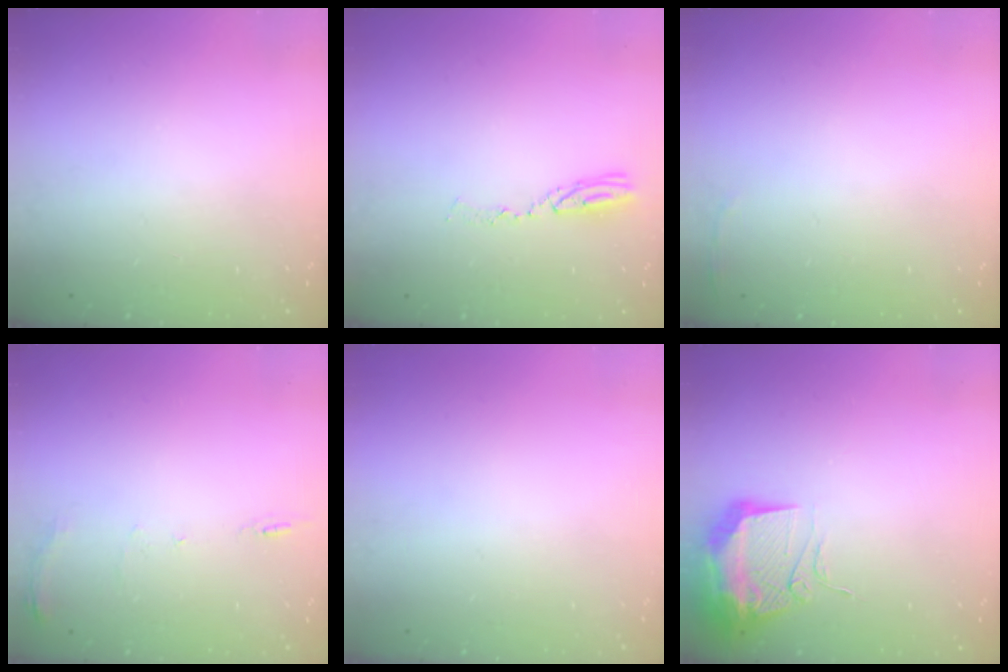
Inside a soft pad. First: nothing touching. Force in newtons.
{"total": 6.5, "press": 6.5, "slide": 0.7}
{"total": 2.8, "press": 2.6, "slide": 0.9}
{"total": 7.4, "press": 7.4, "slide": 0.8}
{"total": 0.0}
{"total": 13.6, "press": 13.3, "slide": 2.8}